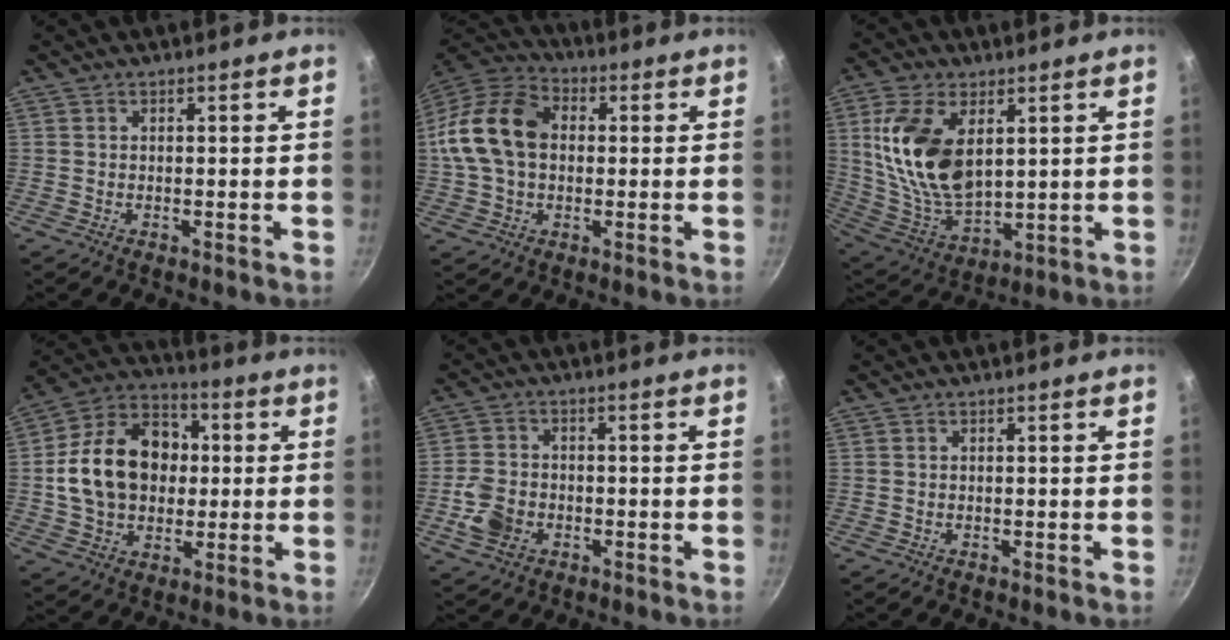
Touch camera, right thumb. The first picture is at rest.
{"total": 16.7, "force": [1.3, 11.9, 11.6], "torque": [-0.205, 0.032, 0.009]}
{"total": 17.9, "force": [4.7, 10.3, 13.9], "torque": [-0.257, -0.030, 0.104]}
{"total": 18.7, "force": [1.0, 14.3, 12.0], "torque": [-0.174, 0.029, 0.012]}
{"total": 7.0, "force": [-2.2, 5.2, 4.0], "torque": [-0.075, 0.015, -0.046]}
{"total": 0.0}